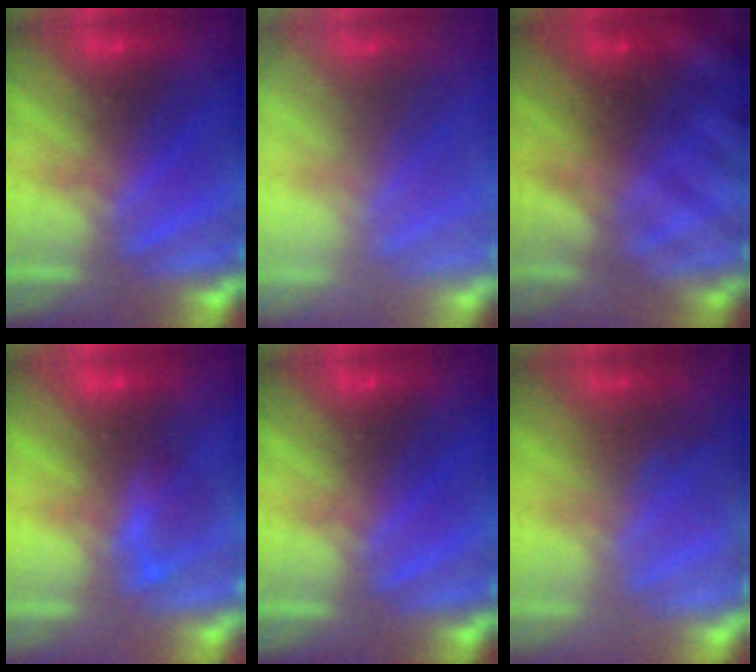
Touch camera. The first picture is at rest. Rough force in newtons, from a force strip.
{"total": 7.8}
{"total": 3.0}
{"total": 2.1}
{"total": 0.0}
{"total": 2.8}